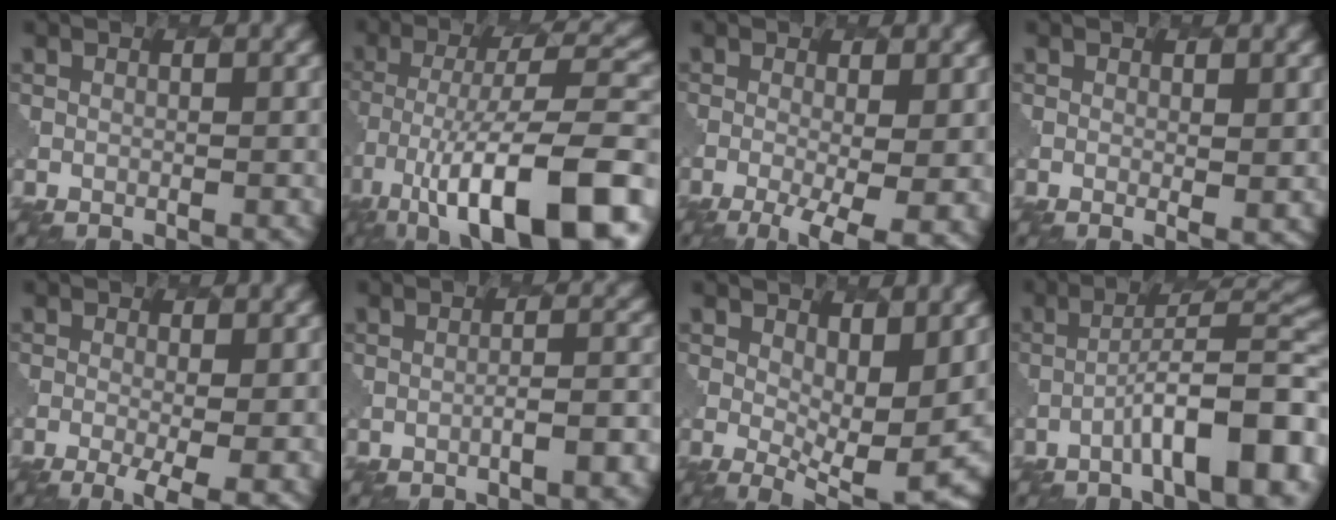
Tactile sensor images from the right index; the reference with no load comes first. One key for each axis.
{"total": 15.1, "fx": -8.2, "fy": 4.9, "fz": 11.6, "tx": -0.202, "ty": 0.009, "tz": -0.134}
{"total": 8.2, "fx": -3.2, "fy": 3.0, "fz": 6.9, "tx": -0.098, "ty": -0.017, "tz": -0.037}
{"total": 1.7, "fx": 0.3, "fy": 0.4, "fz": 1.6, "tx": -0.025, "ty": -0.008, "tz": 0.008}
{"total": 6.2, "fx": -2.2, "fy": 2.1, "fz": 5.5, "tx": -0.084, "ty": -0.013, "tz": -0.020}
{"total": 3.2, "fx": -1.4, "fy": 0.9, "fz": 2.7, "tx": -0.029, "ty": 0.017, "tz": -0.023}
{"total": 7.0, "fx": 0.9, "fy": 2.7, "fz": 6.3, "tx": -0.104, "ty": -0.016, "tz": 0.021}
{"total": 9.4, "fx": -4.3, "fy": 2.0, "fz": 8.0, "tx": -0.110, "ty": 0.024, "tz": -0.061}